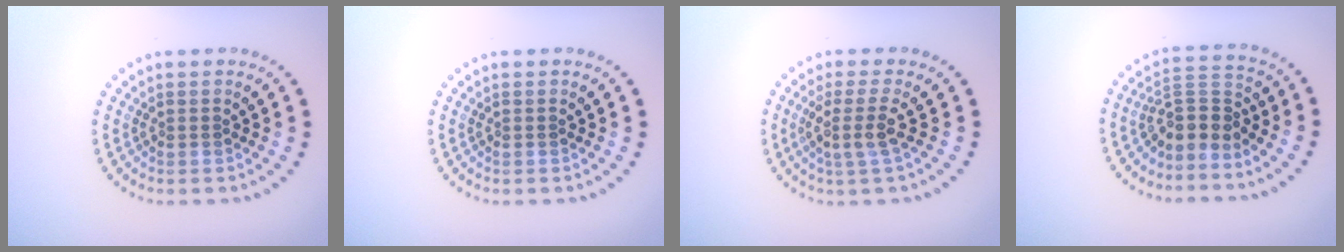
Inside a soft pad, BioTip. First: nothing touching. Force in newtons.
{"total": 0.0}
{"total": 2.6, "press": 1.9, "slide": 1.7}
{"total": 3.1, "press": 2.3, "slide": 2.1}